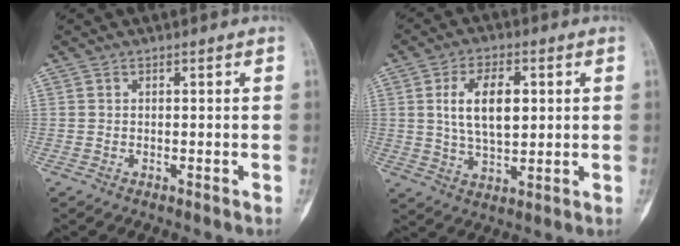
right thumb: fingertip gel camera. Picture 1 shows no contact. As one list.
[{"total": 10.5, "force": [2.1, 5.6, 8.7], "torque": [-0.140, -0.006, 0.042]}]